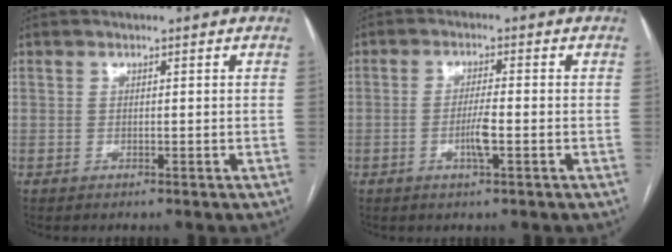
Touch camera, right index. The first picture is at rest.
{"total": 3.7, "force": [-1.1, 0.2, 3.5], "torque": [-0.068, -0.003, -0.022]}